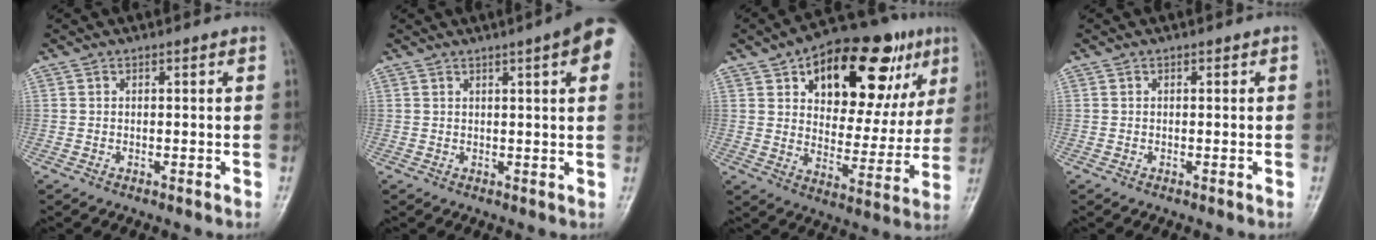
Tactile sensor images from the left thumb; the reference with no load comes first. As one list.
[{"total": 9.6, "force": [4.4, 1.5, 8.4], "torque": [-0.088, 0.001, 0.044]}, {"total": 24.8, "force": [11.3, 12.2, 18.4], "torque": [-0.218, -0.008, 0.167]}, {"total": 0.0}]